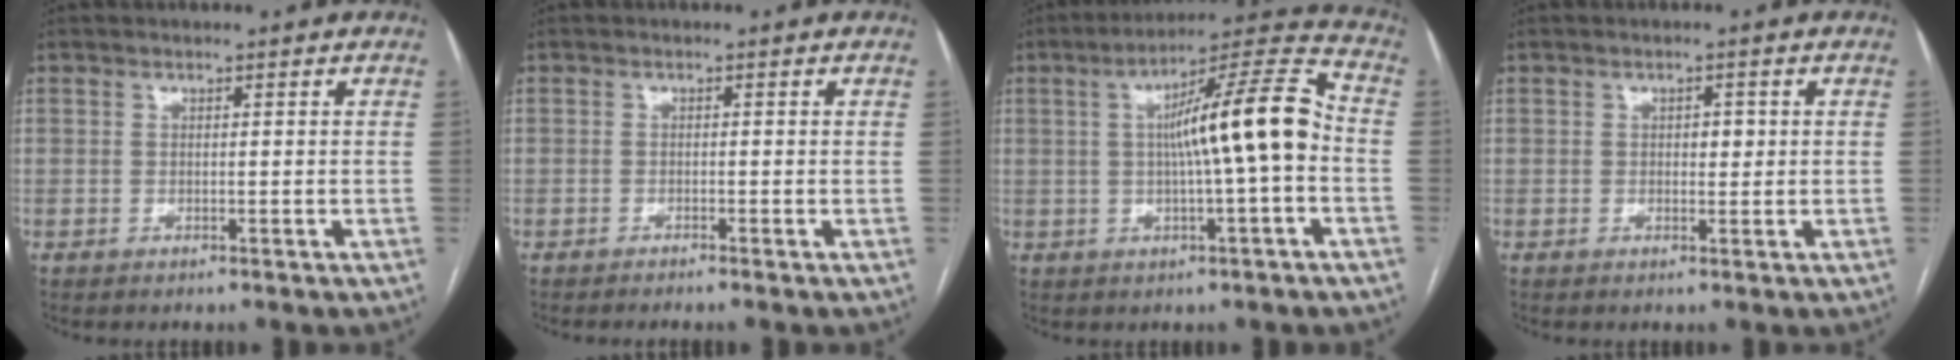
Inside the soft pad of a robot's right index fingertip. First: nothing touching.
{"total": 1.2, "force": [-1.0, -0.4, 0.5], "torque": [-0.008, 0.003, -0.018]}
{"total": 13.7, "force": [-0.2, 0.6, 13.7], "torque": [-0.212, 0.027, -0.008]}
{"total": 1.7, "force": [0.3, 1.0, 1.4], "torque": [-0.017, 0.002, 0.003]}